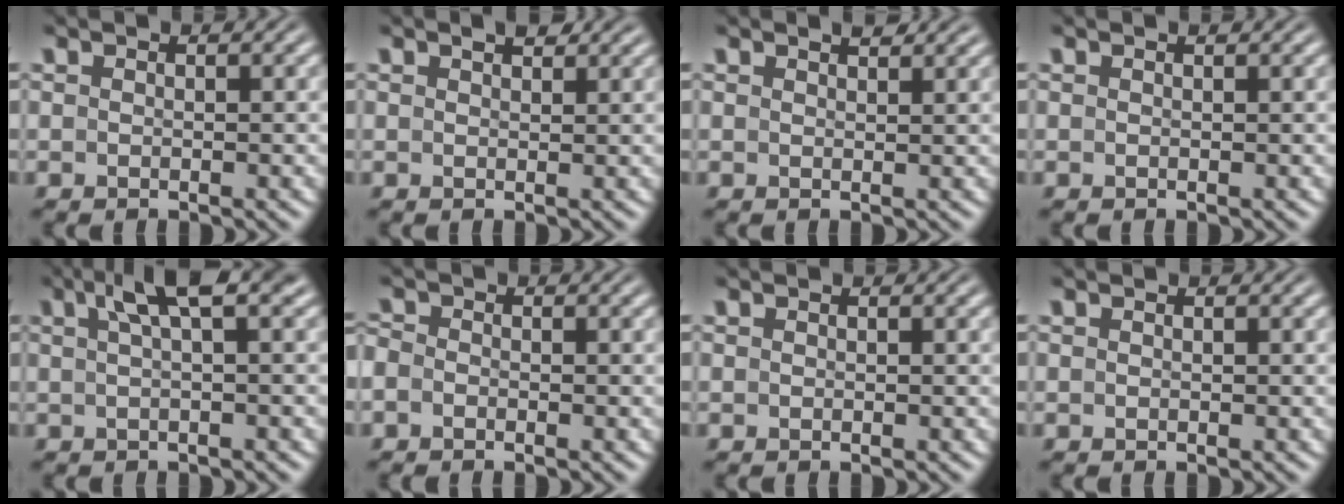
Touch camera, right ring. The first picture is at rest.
{"total": 1.2, "force": [1.1, -0.1, 0.6], "torque": [-0.001, 0.001, 0.021]}
{"total": 1.2, "force": [1.1, -0.5, 0.4], "torque": [0.002, -0.002, 0.022]}
{"total": 0.0}
{"total": 4.5, "force": [2.1, 0.4, 3.9], "torque": [-0.054, 0.022, 0.030]}
{"total": 2.0, "force": [-0.8, 1.7, 0.7], "torque": [-0.028, -0.008, -0.016]}
{"total": 0.0}
{"total": 0.0}